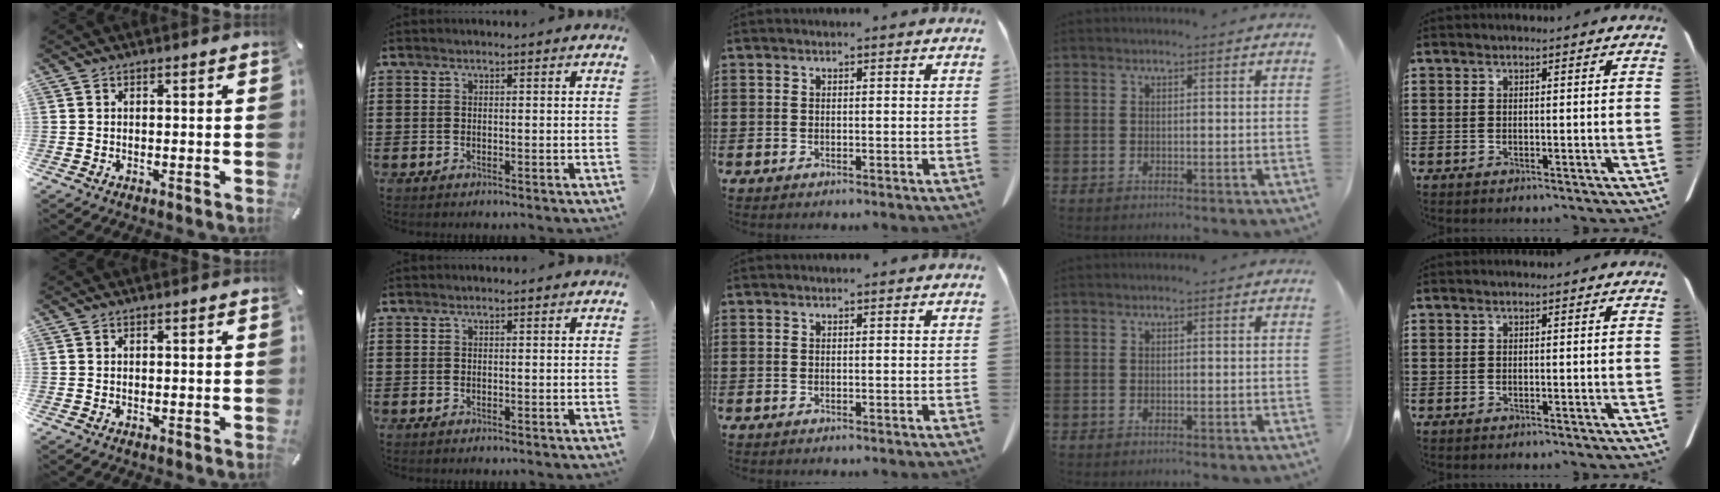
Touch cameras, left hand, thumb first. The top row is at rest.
{}